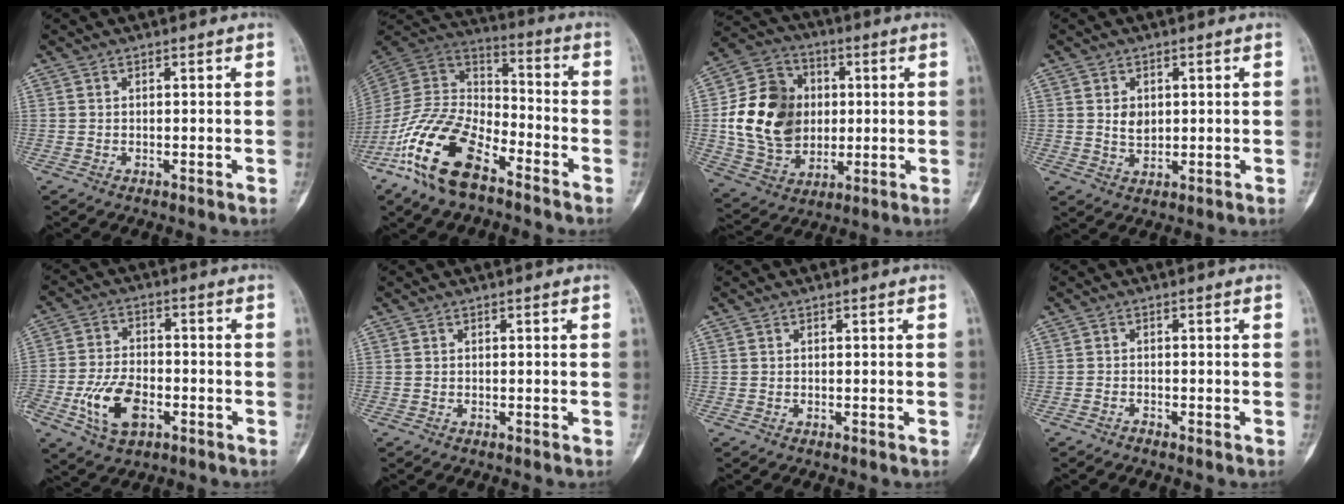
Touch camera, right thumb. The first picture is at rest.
{"total": 18.7, "force": [-11.2, 8.5, 12.4], "torque": [-0.229, 0.062, -0.220]}
{"total": 19.2, "force": [1.5, 14.9, 11.9], "torque": [-0.191, 0.008, 0.034]}
{"total": 3.5, "force": [0.7, 2.6, 2.2], "torque": [-0.024, -0.008, 0.019]}
{"total": 10.9, "force": [-4.1, 6.3, 7.8], "torque": [-0.147, 0.016, -0.074]}
{"total": 0.0}
{"total": 0.0}
{"total": 0.7, "force": [-0.7, 0.1, -0.1], "torque": [0.000, -0.001, -0.017]}